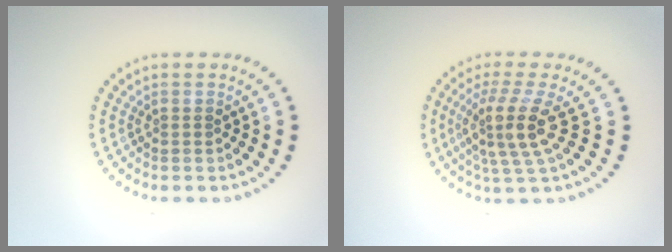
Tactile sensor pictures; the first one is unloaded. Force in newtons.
{"total": 4.2, "press": 3.1, "slide": 2.7}